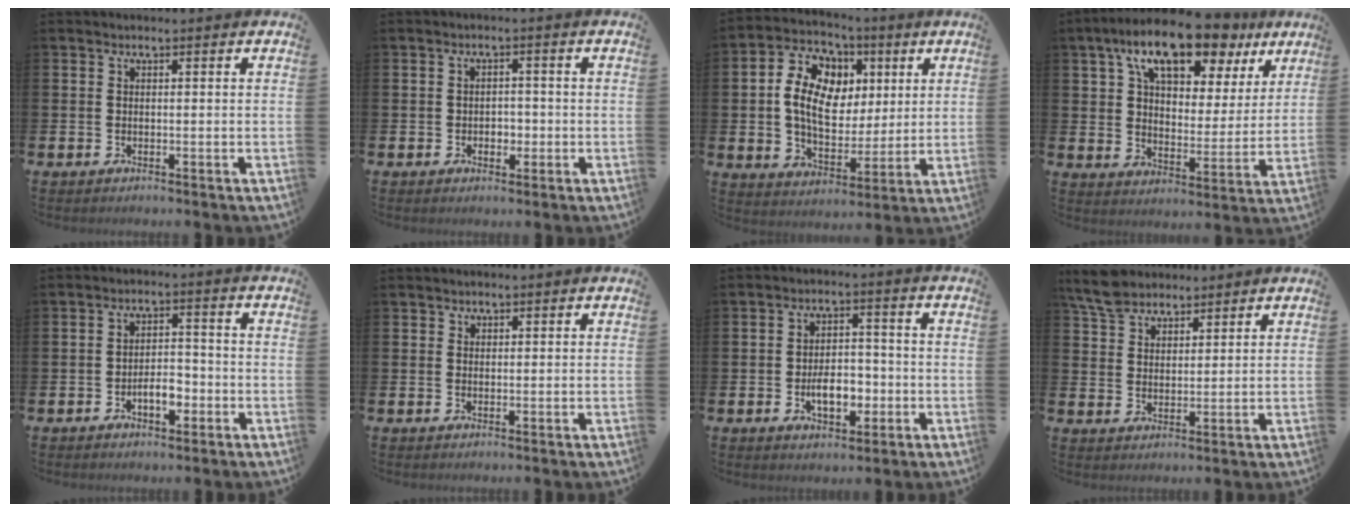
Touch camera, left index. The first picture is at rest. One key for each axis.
{"total": 2.0, "fx": -0.6, "fy": 1.7, "fz": 0.8, "tx": -0.004, "ty": -0.001, "tz": -0.018}
{"total": 10.1, "fx": 3.0, "fy": 7.3, "fz": 6.2, "tx": -0.146, "ty": 0.002, "tz": 0.051}
{"total": 12.9, "fx": 9.9, "fy": 4.8, "fz": 6.8, "tx": -0.133, "ty": -0.037, "tz": 0.172}
{"total": 3.9, "fx": -1.7, "fy": 2.0, "fz": 2.8, "tx": -0.044, "ty": 0.006, "tz": -0.036}
{"total": 0.9, "fx": 0.7, "fy": 0.5, "fz": 0.0, "tx": 0.014, "ty": -0.002, "tz": 0.010}
{"total": 5.2, "fx": -1.5, "fy": 3.2, "fz": 3.9, "tx": -0.054, "ty": 0.004, "tz": -0.033}
{"total": 6.3, "fx": 5.6, "fy": 2.4, "fz": 1.5, "tx": -0.042, "ty": -0.013, "tz": 0.103}